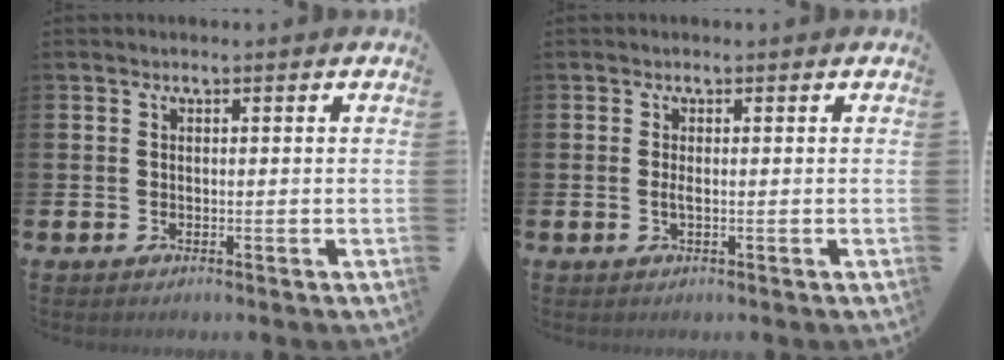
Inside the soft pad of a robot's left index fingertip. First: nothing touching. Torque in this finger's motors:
{"motor_torque": [0.27, -0.16, -0.02, 0.06]}